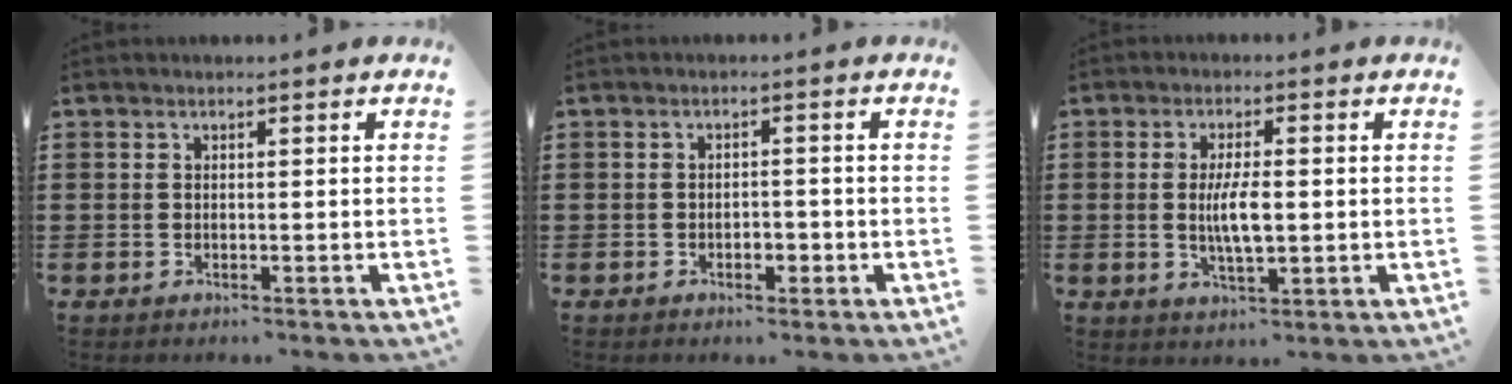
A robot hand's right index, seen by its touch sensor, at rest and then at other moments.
{"total": 1.8, "force": [-1.0, 1.0, 1.2], "torque": [-0.026, 0.000, -0.021]}
{"total": 5.8, "force": [-0.1, 1.8, 5.5], "torque": [-0.106, -0.007, -0.009]}